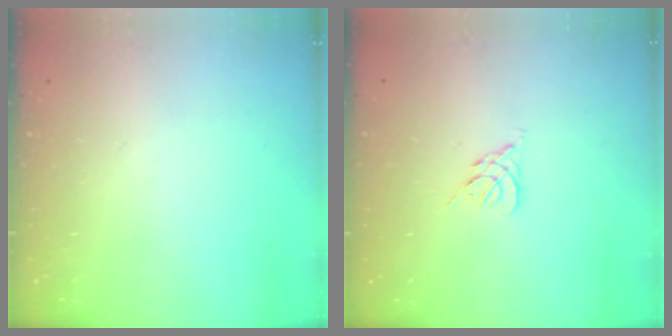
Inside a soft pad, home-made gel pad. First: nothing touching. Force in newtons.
{"total": 2.6, "press": 2.5, "slide": 0.7}